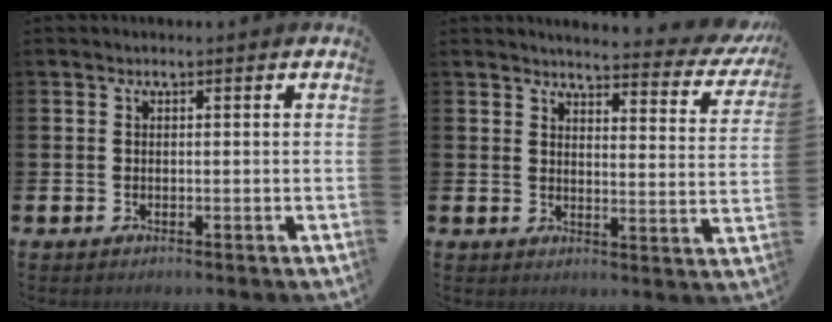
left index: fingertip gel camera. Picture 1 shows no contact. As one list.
[{"total": 3.6, "force": [3.5, 0.4, 0.8], "torque": [-0.022, -0.034, 0.053]}]